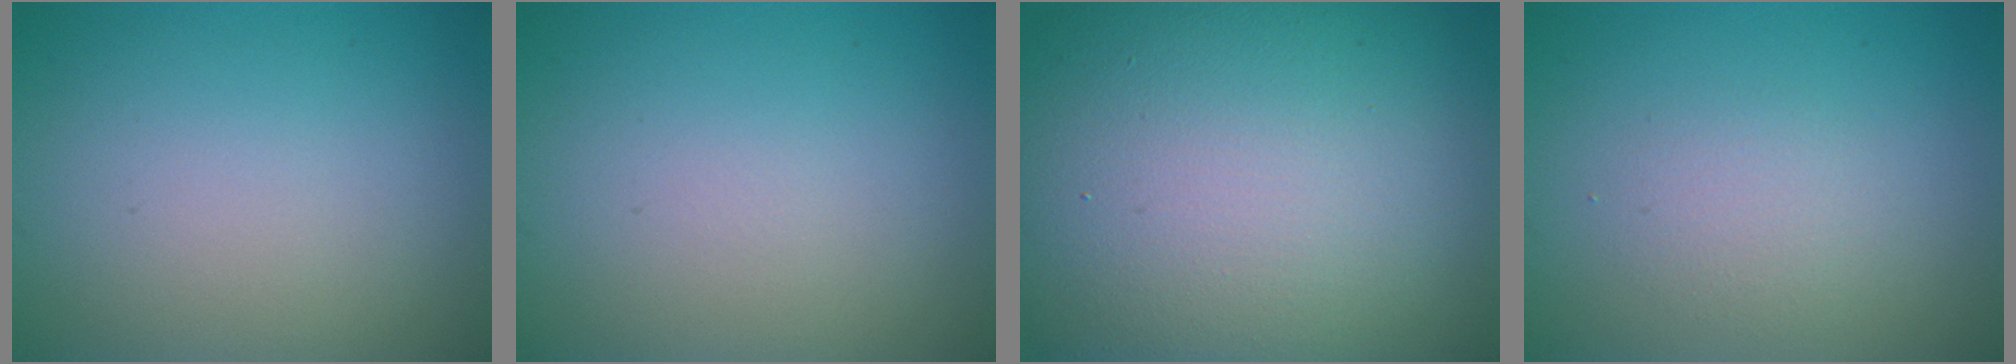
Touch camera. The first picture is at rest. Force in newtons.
{"total": 0.0}
{"total": 21.0, "press": 20.9, "slide": 1.1}
{"total": 1.7, "press": 1.7, "slide": 0.2}